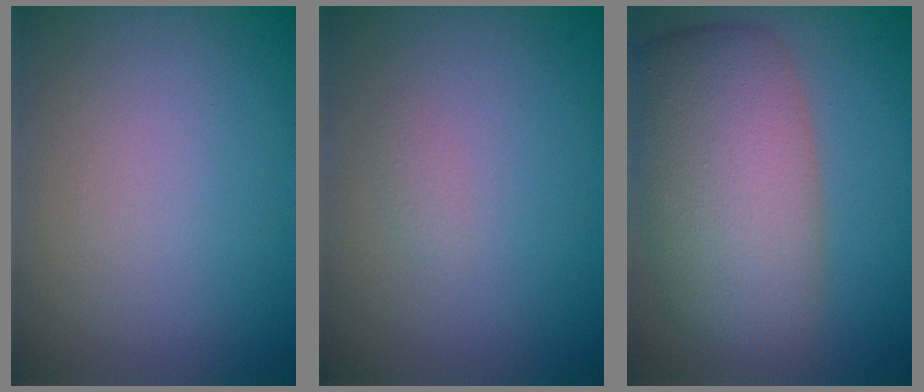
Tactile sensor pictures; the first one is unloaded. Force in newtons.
{"total": 0.6, "press": 0.6, "slide": 0.0}
{"total": 9.4, "press": 9.3, "slide": 0.5}